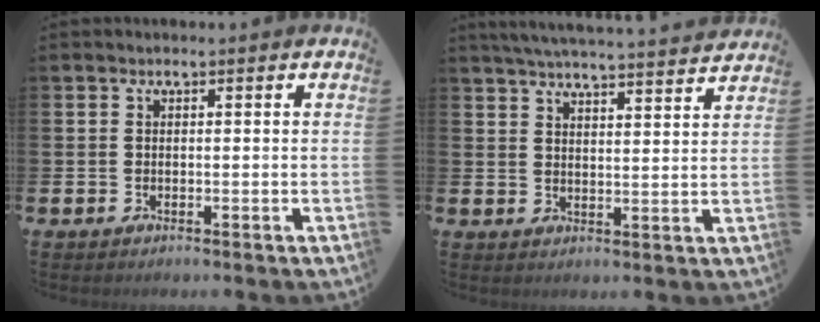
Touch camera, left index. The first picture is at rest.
{"total": 5.2, "force": [5.1, -0.3, 1.0], "torque": [-0.031, -0.034, 0.089]}